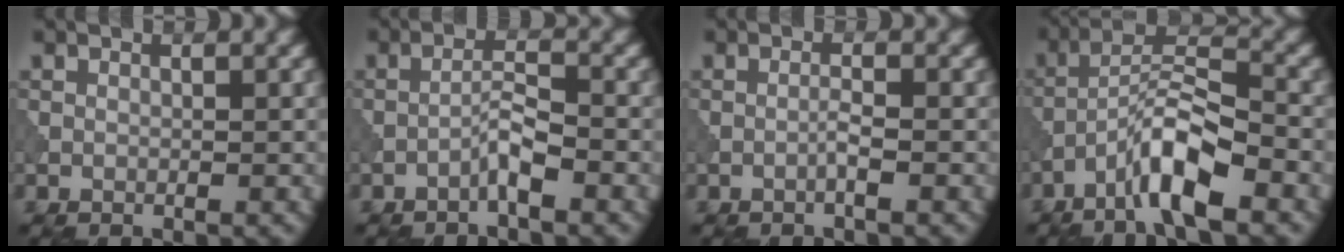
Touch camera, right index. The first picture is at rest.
{"total": 2.1, "force": [-1.3, 0.1, 1.6], "torque": [-0.031, 0.012, -0.029]}
{"total": 1.0, "force": [-0.4, -0.1, 0.9], "torque": [-0.017, 0.006, -0.011]}
{"total": 6.2, "force": [-3.6, 1.2, 4.8], "torque": [-0.089, 0.014, -0.074]}